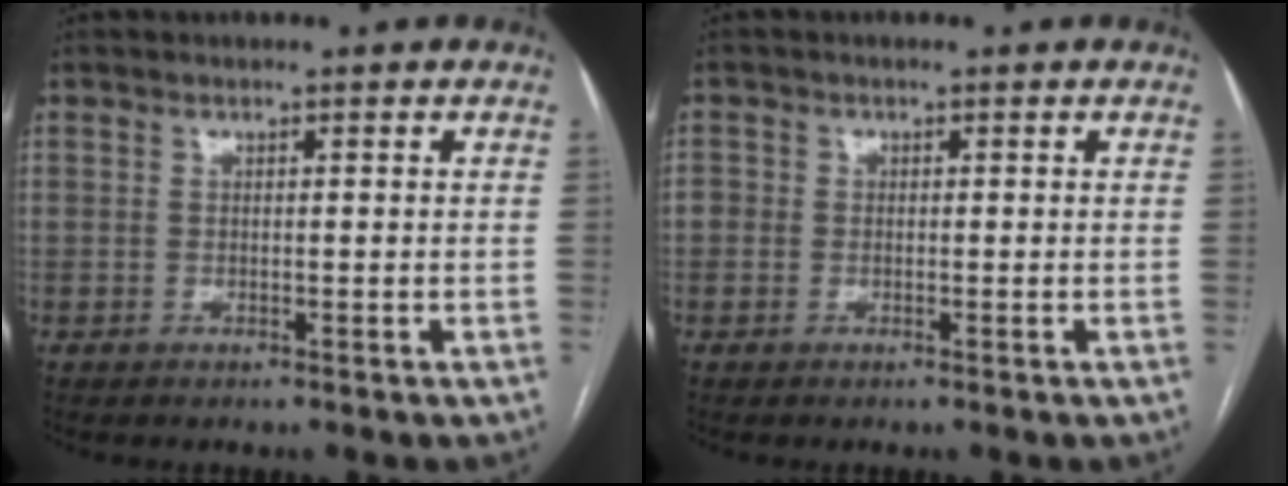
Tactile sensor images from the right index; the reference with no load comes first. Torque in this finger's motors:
{"motor_torque": [0.33, 0.28, 0.12, 0.04]}